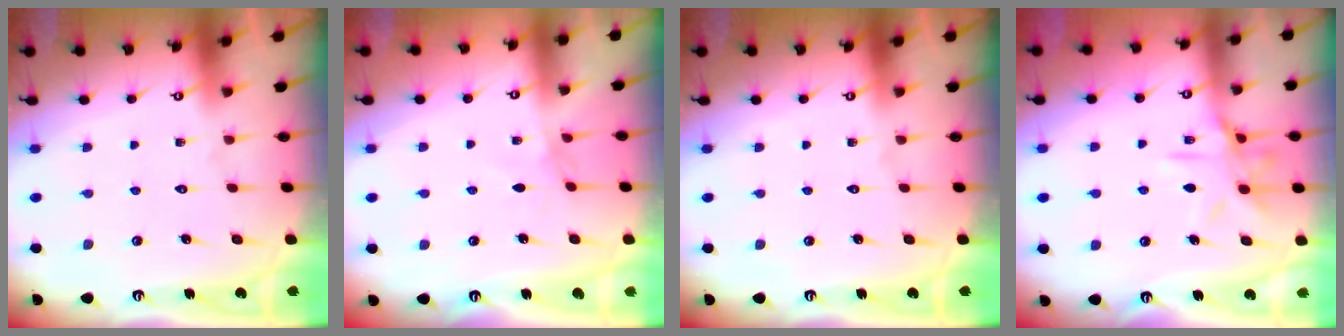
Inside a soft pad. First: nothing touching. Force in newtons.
{"total": 1.2, "press": 1.1, "slide": 0.4}
{"total": 0.0}
{"total": 11.5, "press": 11.4, "slide": 0.9}